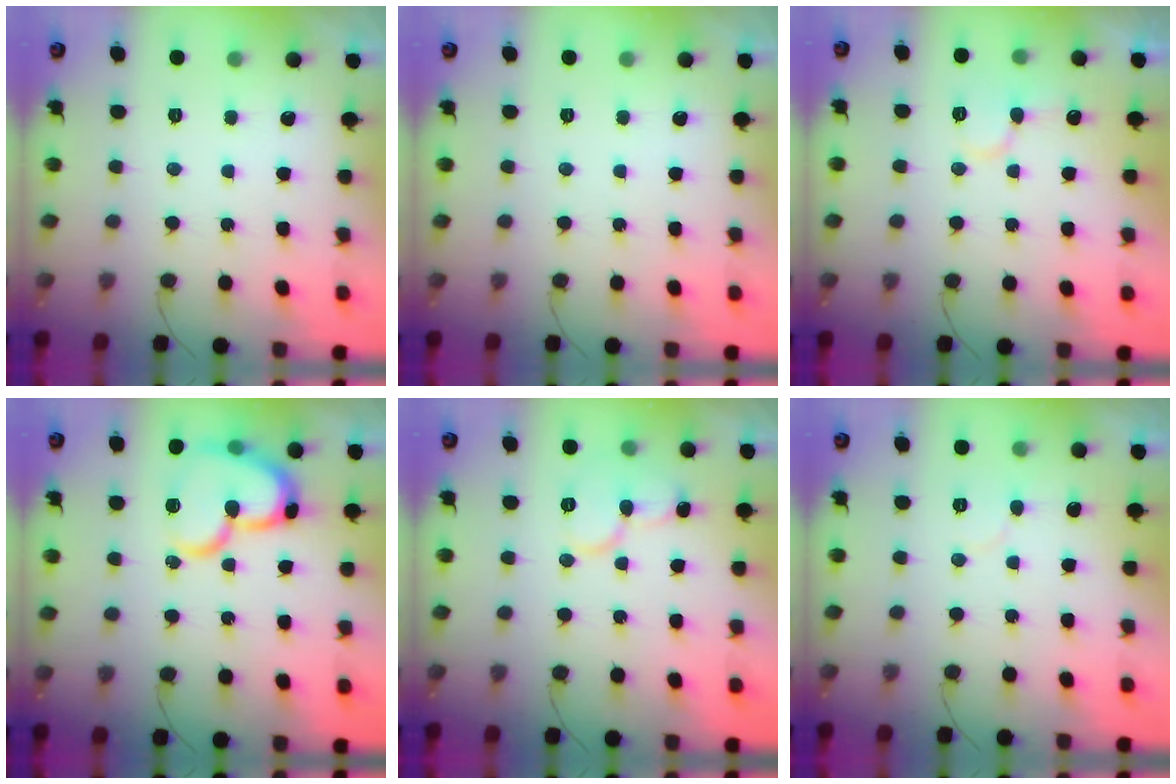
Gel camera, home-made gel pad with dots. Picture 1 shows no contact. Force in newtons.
{"total": 0.0}
{"total": 8.3, "press": 8.2, "slide": 1.2}
{"total": 17.7, "press": 17.6, "slide": 2.0}
{"total": 8.9, "press": 8.8, "slide": 1.1}
{"total": 3.2, "press": 3.2, "slide": 0.3}